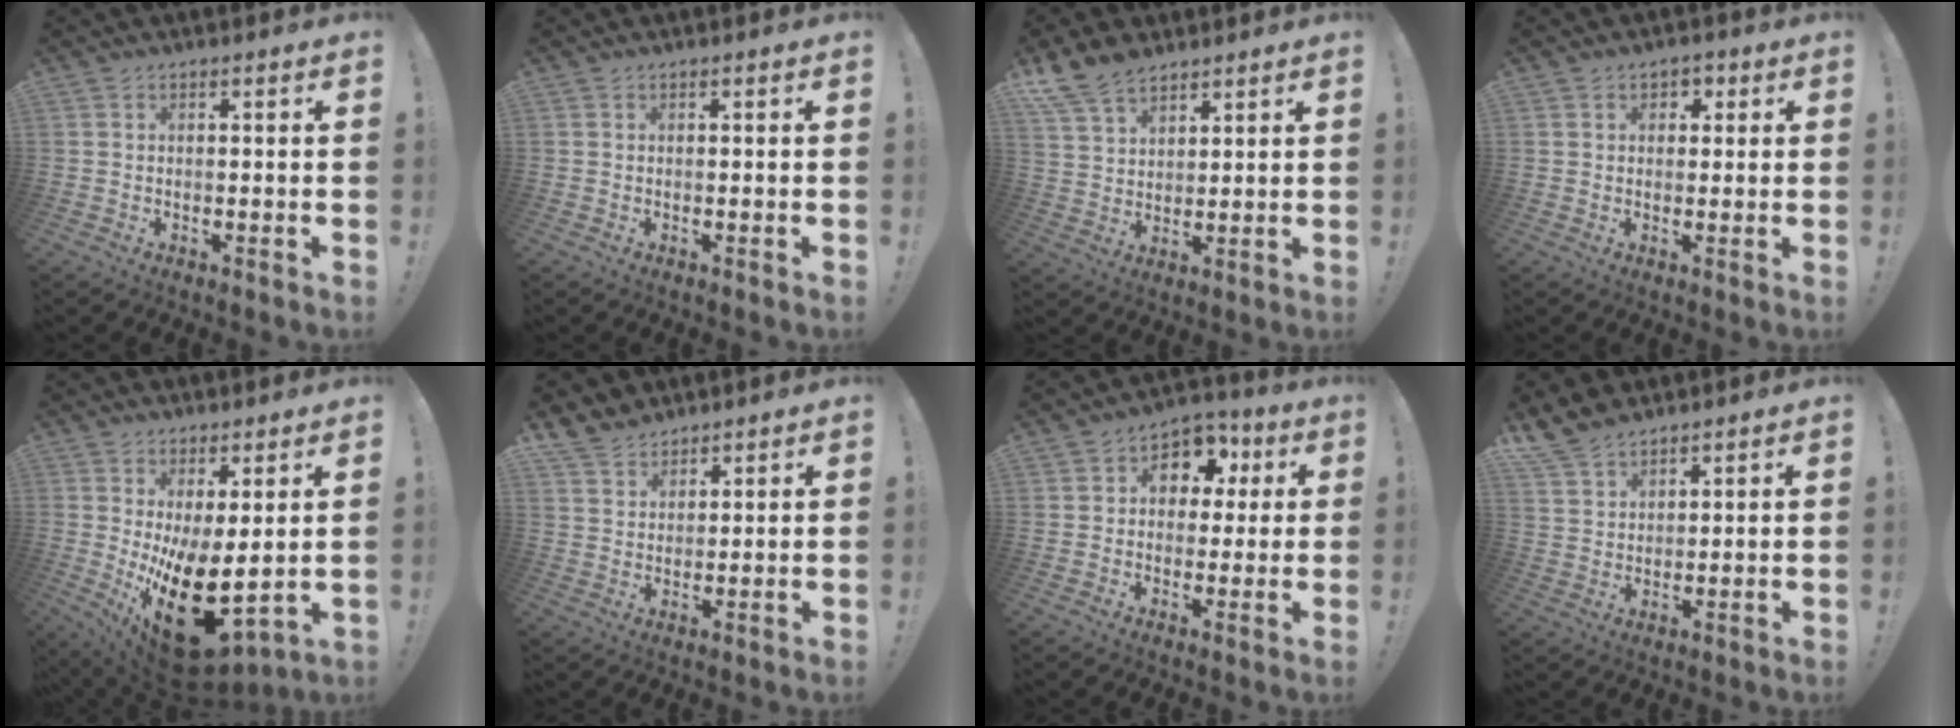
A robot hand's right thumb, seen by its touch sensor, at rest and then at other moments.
{"total": 0.0}
{"total": 10.3, "force": [7.9, 5.3, 4.0], "torque": [-0.079, -0.041, 0.158]}
{"total": 2.2, "force": [0.3, 1.7, 1.4], "torque": [-0.020, 0.005, 0.003]}
{"total": 18.1, "force": [-2.5, 8.4, 15.8], "torque": [-0.227, -0.013, -0.016]}
{"total": 6.3, "force": [5.3, 3.2, 1.0], "torque": [-0.027, -0.036, 0.105]}
{"total": 8.5, "force": [1.7, 7.2, 4.2], "torque": [-0.050, 0.003, 0.034]}
{"total": 7.3, "force": [6.1, 3.3, 2.1], "torque": [-0.046, -0.038, 0.122]}